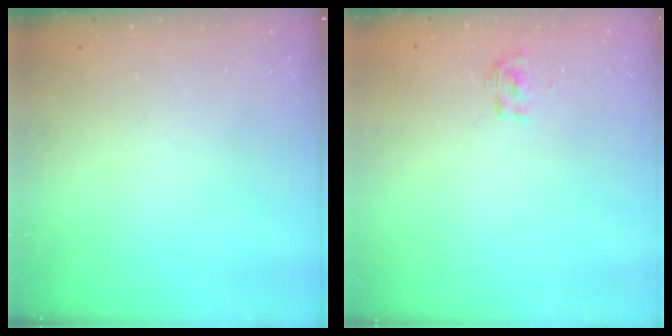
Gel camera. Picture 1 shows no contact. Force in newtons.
{"total": 1.9, "press": 1.6, "slide": 1.0}